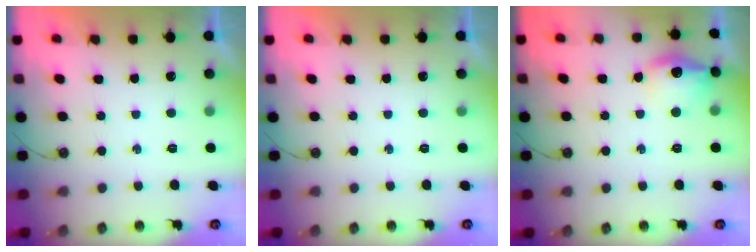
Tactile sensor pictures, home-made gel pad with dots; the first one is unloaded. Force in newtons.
{"total": 0.0}
{"total": 13.0, "press": 12.9, "slide": 1.0}